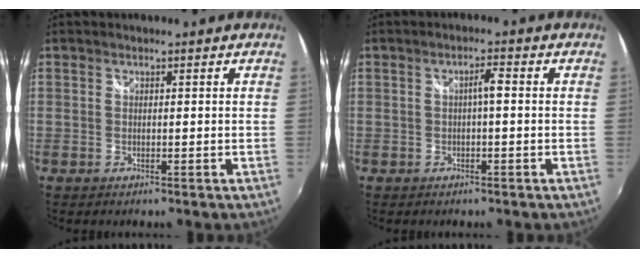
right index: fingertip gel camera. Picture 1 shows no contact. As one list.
[{"total": 2.0, "force": [-0.1, -0.1, 2.0], "torque": [-0.036, 0.007, -0.003]}]